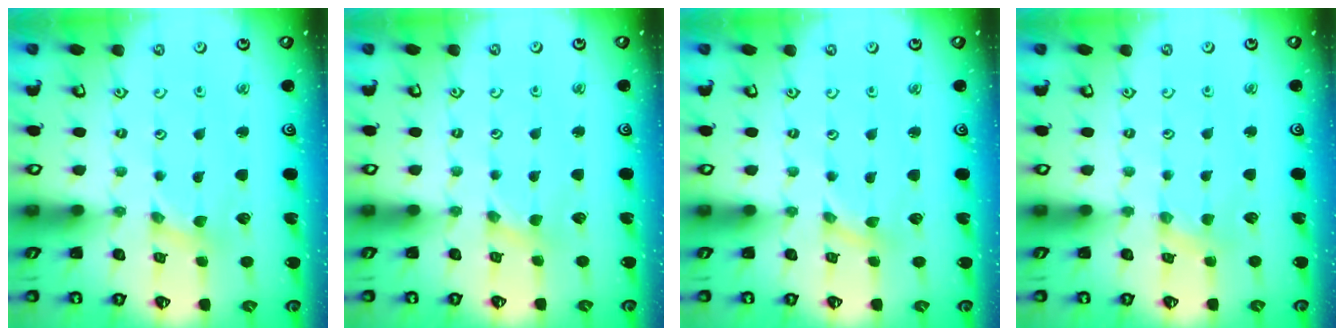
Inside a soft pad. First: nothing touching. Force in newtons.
{"total": 0.5, "press": 0.5, "slide": 0.1}
{"total": 0.0}
{"total": 1.7, "press": 1.7, "slide": 0.3}